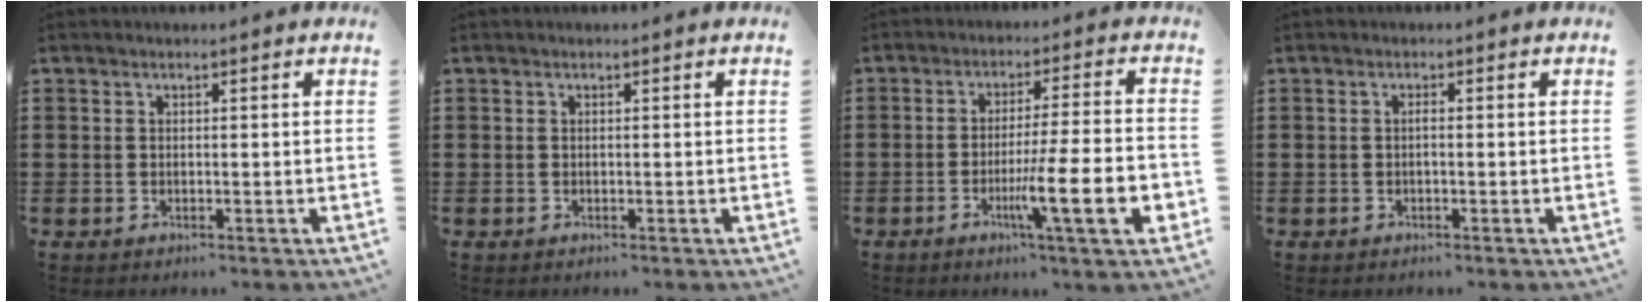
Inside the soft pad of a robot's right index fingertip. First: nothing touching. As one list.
[{"total": 0.0}, {"total": 12.3, "force": [-3.8, 1.3, 11.7], "torque": [-0.203, -0.015, -0.069]}, {"total": 0.7, "force": [-0.2, 0.1, 0.7], "torque": [-0.013, -0.003, -0.004]}]